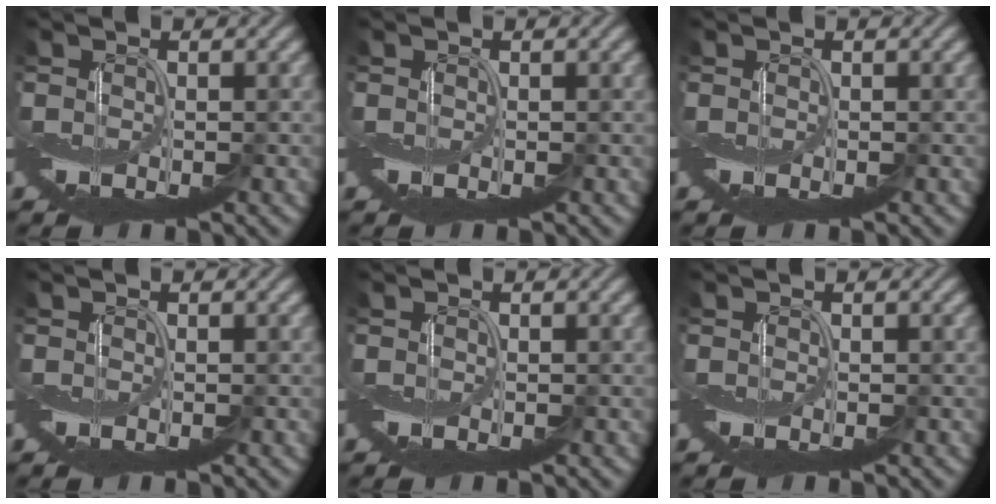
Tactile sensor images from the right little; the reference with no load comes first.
{"total": 0.0}
{"total": 0.0}
{"total": 0.0}
{"total": 0.0}
{"total": 0.0}